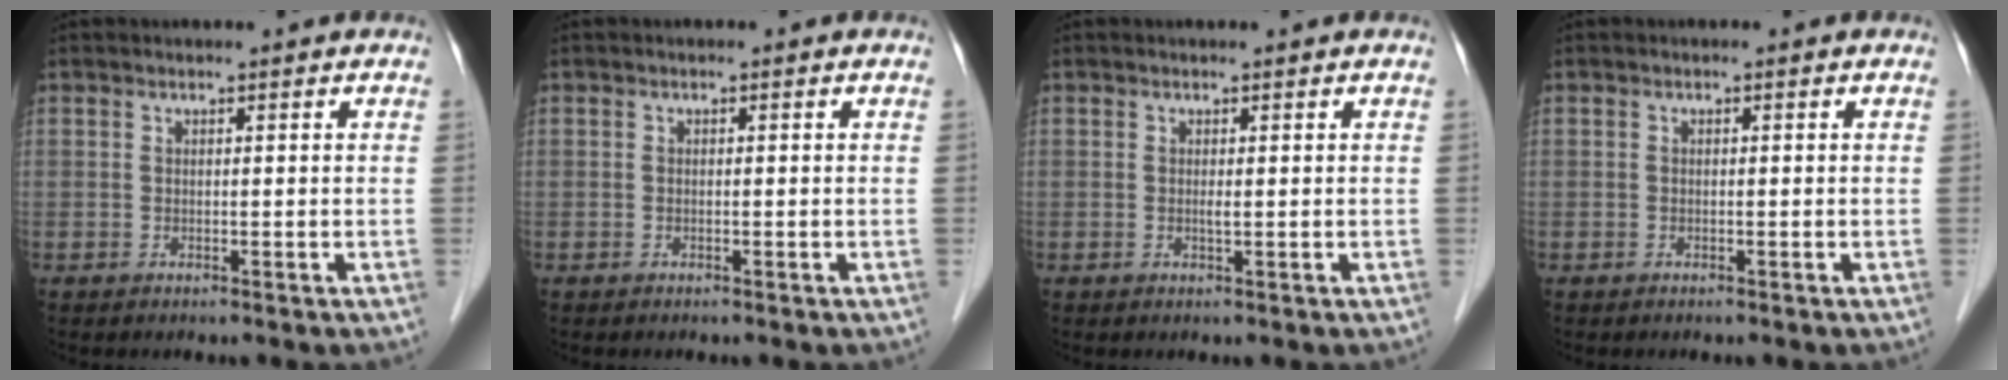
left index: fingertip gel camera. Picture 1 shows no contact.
{"total": 0.0}
{"total": 0.7, "force": [0.3, 0.0, 0.6], "torque": [-0.010, 0.001, 0.005]}
{"total": 0.0}